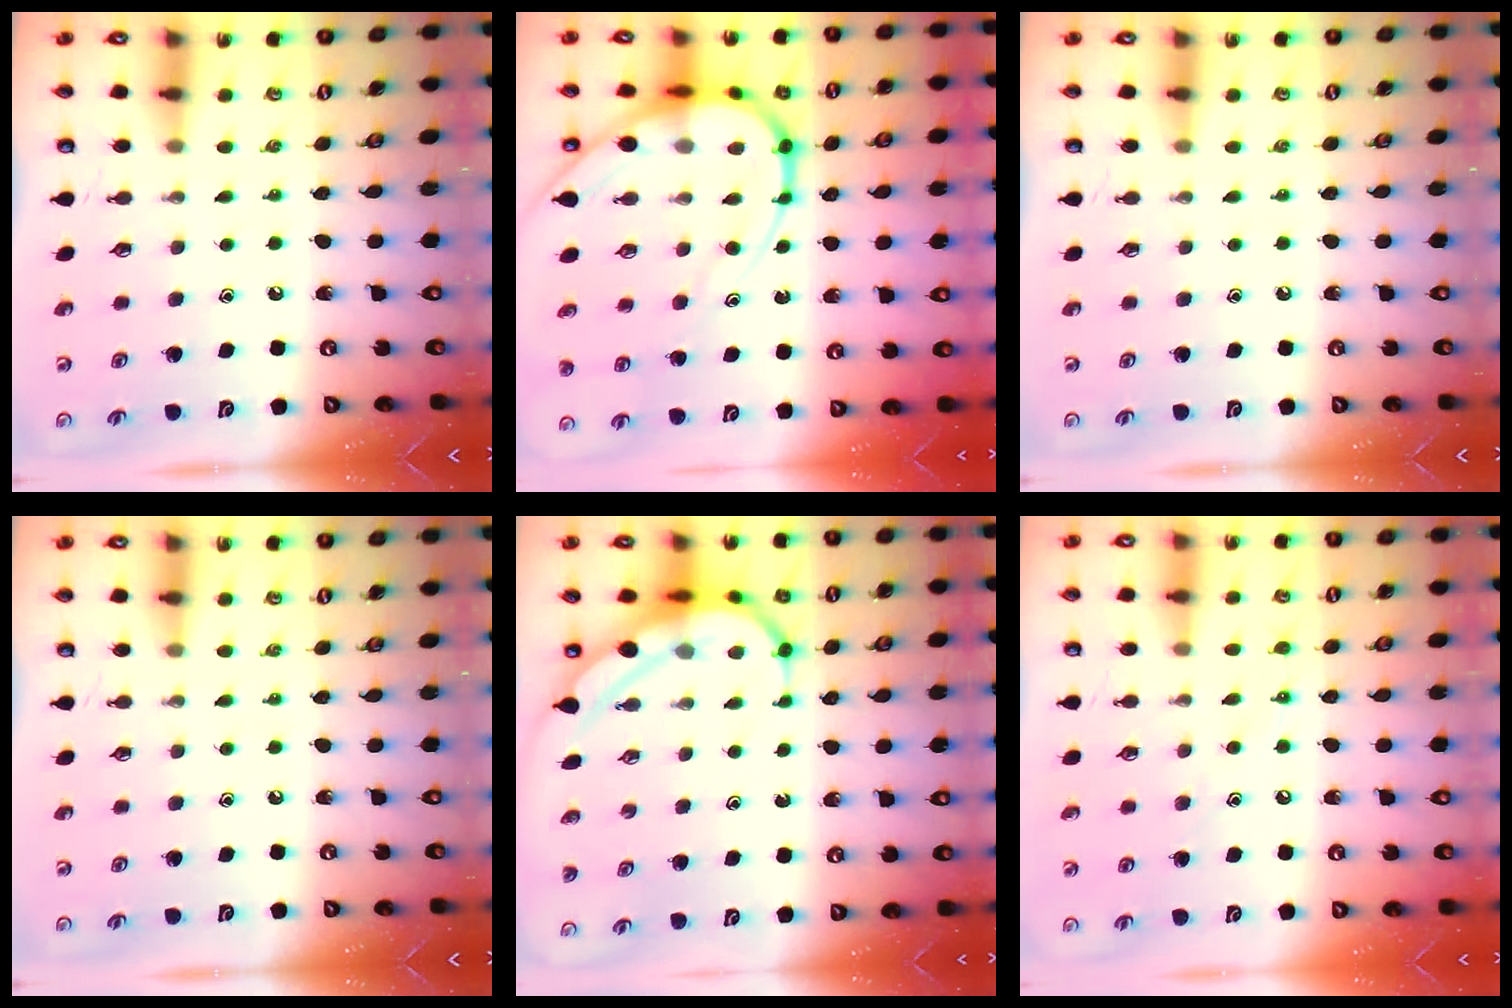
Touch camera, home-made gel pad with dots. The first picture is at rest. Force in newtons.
{"total": 14.1, "press": 14.1, "slide": 1.2}
{"total": 0.0}
{"total": 0.0}
{"total": 8.4, "press": 8.4, "slide": 0.8}
{"total": 7.0, "press": 6.9, "slide": 0.7}